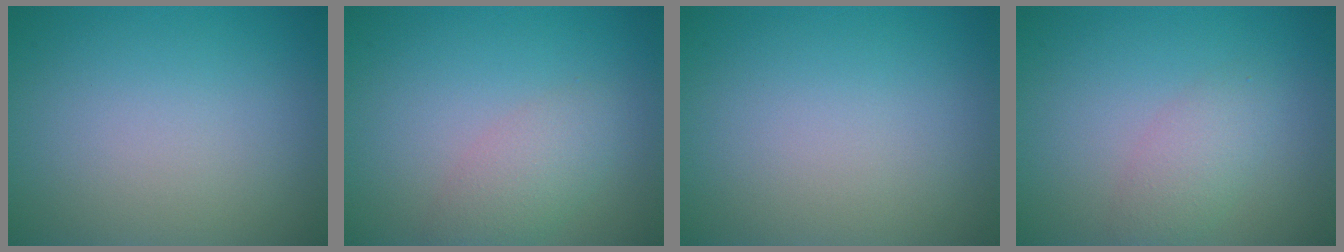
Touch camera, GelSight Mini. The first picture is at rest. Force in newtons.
{"total": 2.7, "press": 2.7, "slide": 0.1}
{"total": 0.0}
{"total": 2.2, "press": 2.2, "slide": 0.2}